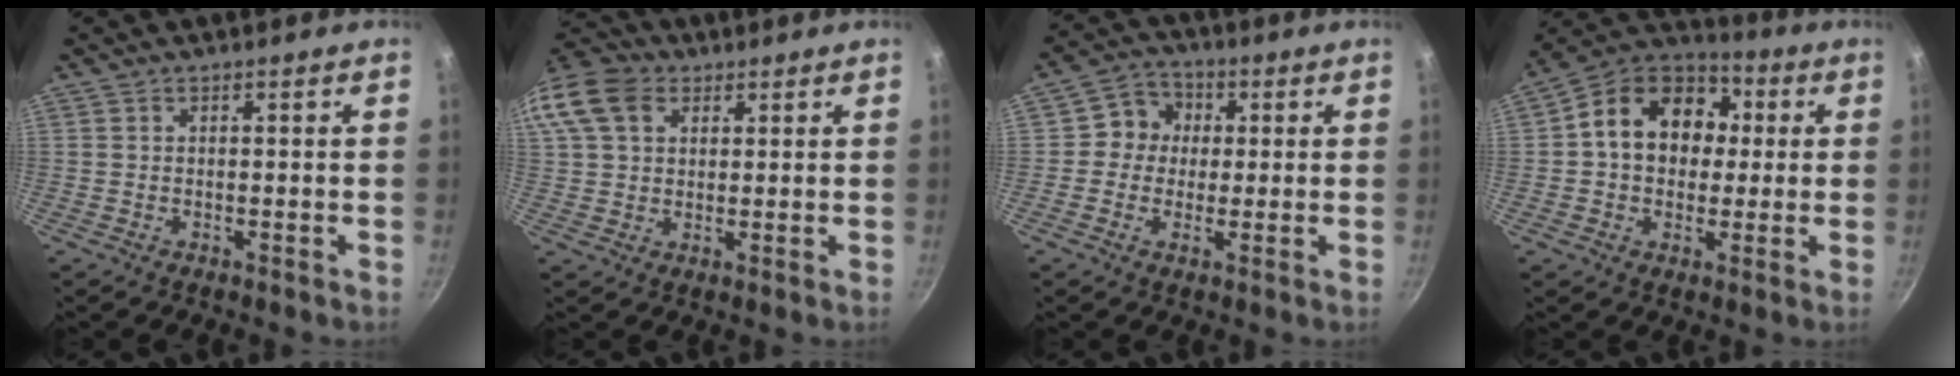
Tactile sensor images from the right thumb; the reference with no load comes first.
{"total": 15.5, "force": [5.8, 11.4, 8.8], "torque": [-0.193, 0.026, 0.096]}
{"total": 6.7, "force": [1.0, 6.2, 2.3], "torque": [-0.001, 0.006, -0.002]}
{"total": 15.6, "force": [2.0, 12.3, 9.4], "torque": [-0.121, 0.032, 0.016]}